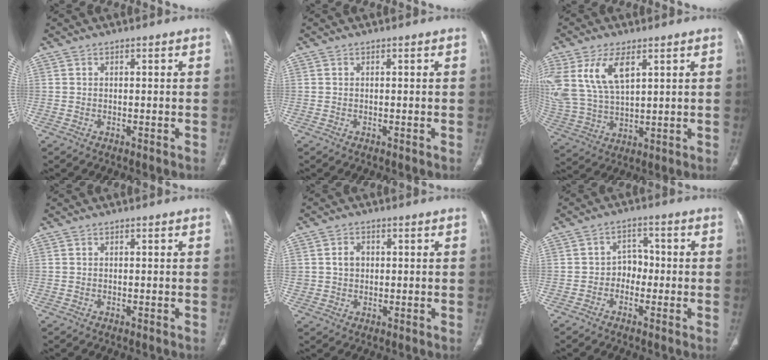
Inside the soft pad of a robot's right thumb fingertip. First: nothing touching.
{"total": 0.0}
{"total": 14.4, "force": [6.2, 7.5, 10.7], "torque": [-0.224, -0.014, 0.134]}
{"total": 0.0}
{"total": 3.6, "force": [0.6, 3.0, 1.8], "torque": [-0.017, 0.001, 0.013]}
{"total": 3.8, "force": [-1.2, 3.1, 1.8], "torque": [0.000, 0.020, -0.031]}